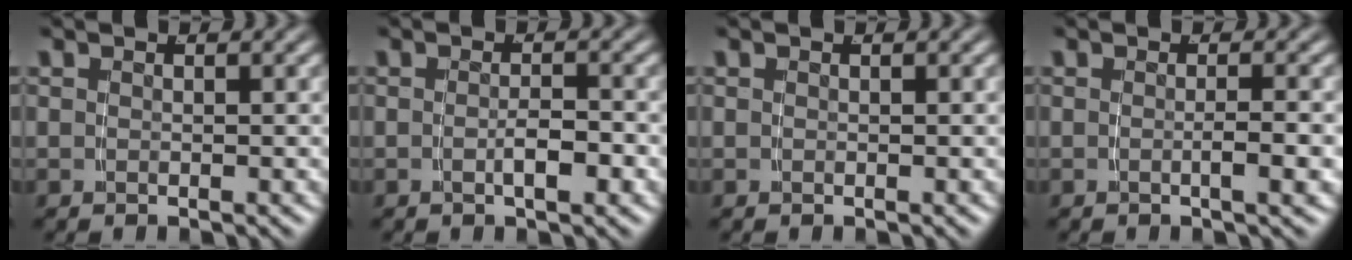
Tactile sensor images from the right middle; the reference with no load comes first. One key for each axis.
{"total": 1.7, "fx": -1.0, "fy": -0.1, "fz": 1.4, "tx": -0.017, "ty": -0.003, "tz": -0.015}
{"total": 0.0}
{"total": 1.3, "fx": -0.6, "fy": -0.4, "fz": 1.0, "tx": -0.015, "ty": 0.000, "tz": -0.011}